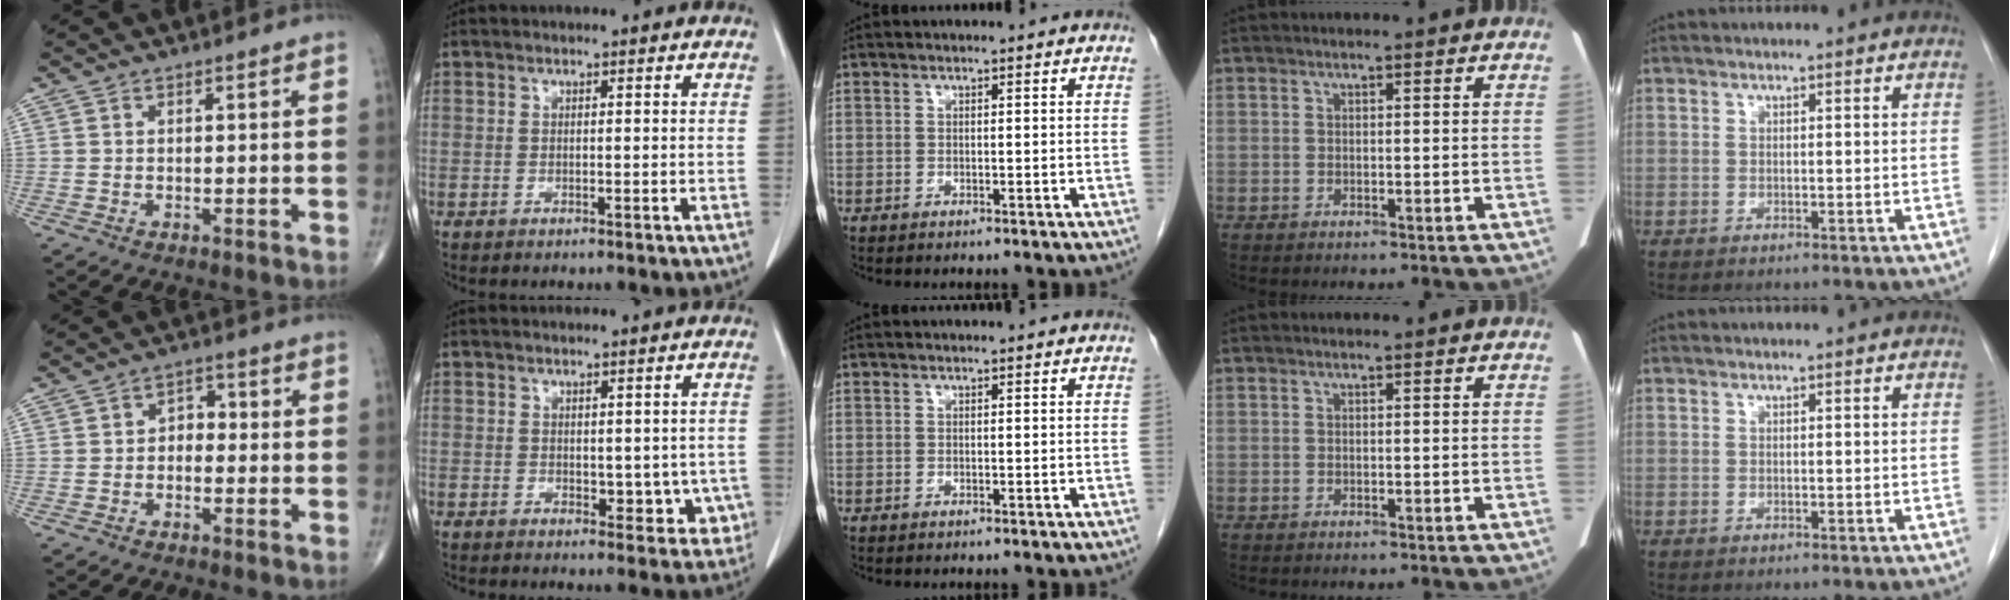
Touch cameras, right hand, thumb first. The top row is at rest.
{"thumb": {"total": 3.3, "force": [-0.5, 2.5, 2.2], "torque": [-0.007, 0.018, -0.020]}, "index": {"total": 5.4, "force": [-0.2, 3.4, 4.2], "torque": [-0.023, -0.003, 0.004]}}